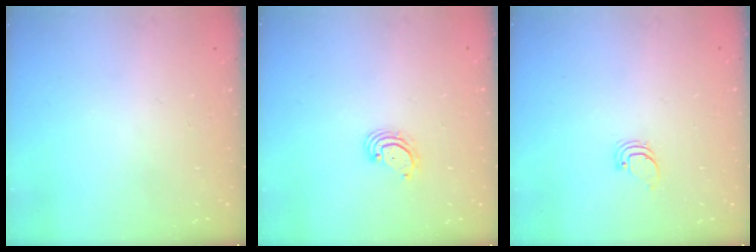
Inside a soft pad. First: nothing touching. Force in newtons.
{"total": 3.0, "press": 3.0, "slide": 0.2}
{"total": 0.9, "press": 0.9, "slide": 0.0}